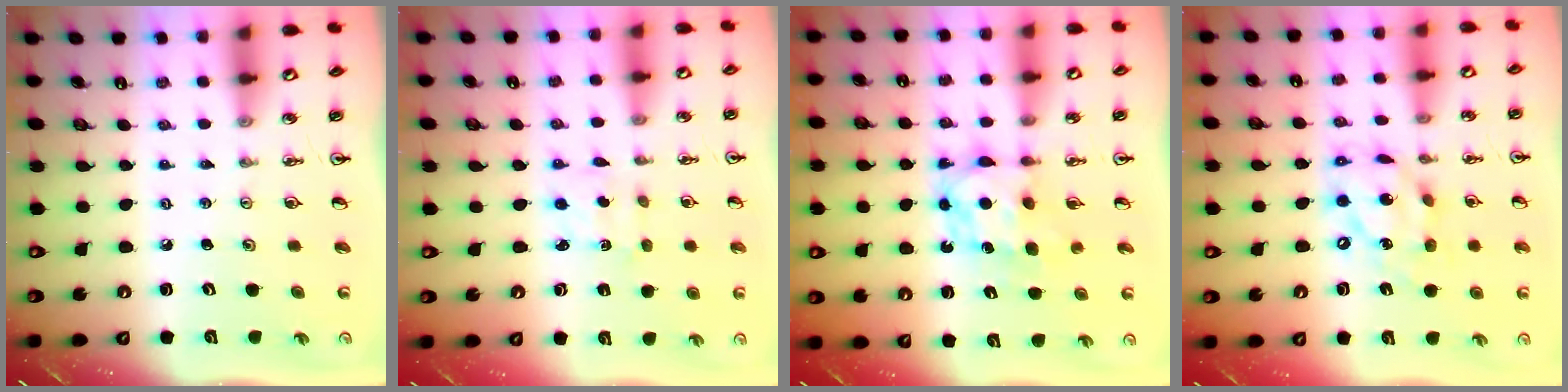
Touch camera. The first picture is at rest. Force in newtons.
{"total": 2.3, "press": 2.3, "slide": 0.4}
{"total": 6.7, "press": 6.7, "slide": 0.1}
{"total": 16.1, "press": 16.0, "slide": 1.9}